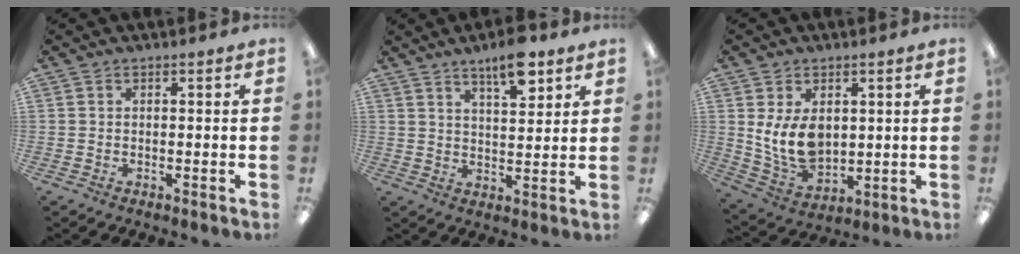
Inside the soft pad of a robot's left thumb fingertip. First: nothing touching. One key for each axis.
{"total": 9.3, "fx": 6.4, "fy": 2.9, "fz": 6.1, "tx": -0.092, "ty": -0.034, "tz": 0.106}
{"total": 10.0, "fx": 2.5, "fy": 6.5, "fz": 7.2, "tx": -0.152, "ty": -0.017, "tz": 0.047}